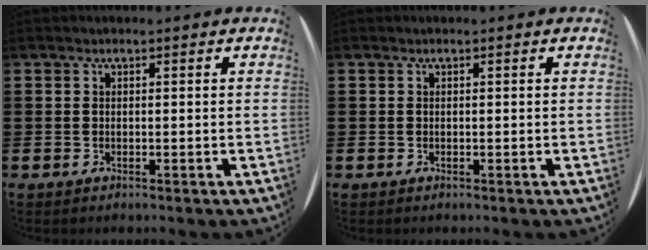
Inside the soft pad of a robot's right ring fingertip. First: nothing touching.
{"total": 0.0}